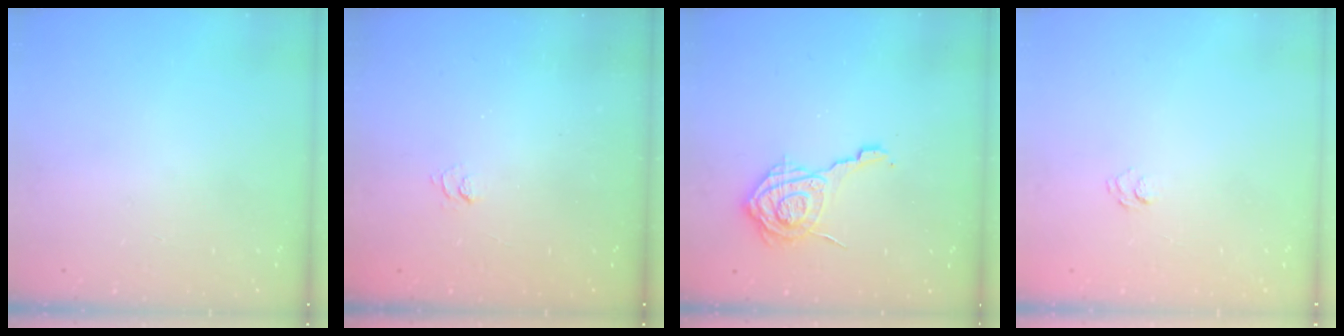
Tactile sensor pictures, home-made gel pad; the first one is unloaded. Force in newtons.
{"total": 1.9, "press": 1.5, "slide": 1.3}
{"total": 12.8, "press": 12.8, "slide": 0.9}
{"total": 5.8, "press": 5.7, "slide": 1.1}